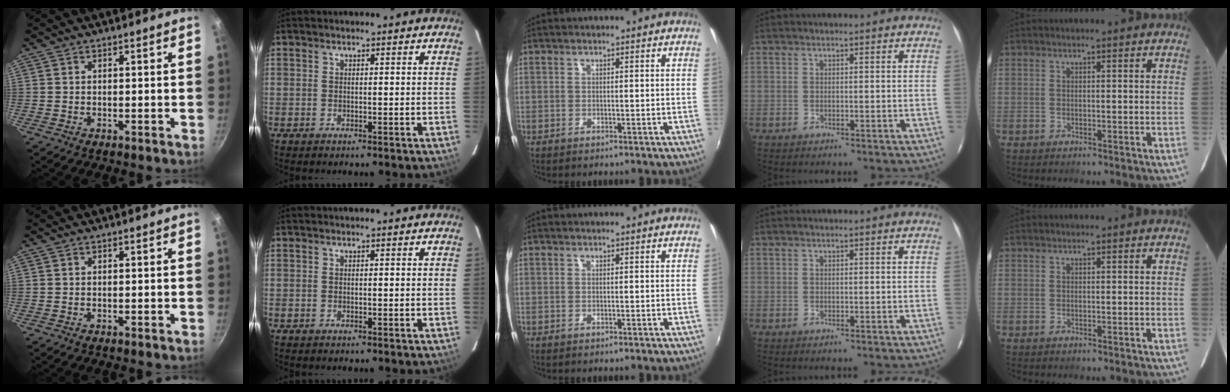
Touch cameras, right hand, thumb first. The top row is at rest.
{}